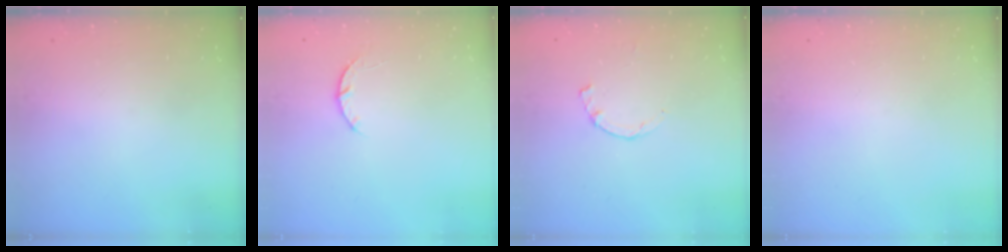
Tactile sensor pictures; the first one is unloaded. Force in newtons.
{"total": 3.5, "press": 3.5, "slide": 0.6}
{"total": 1.2, "press": 1.1, "slide": 0.3}
{"total": 0.0}